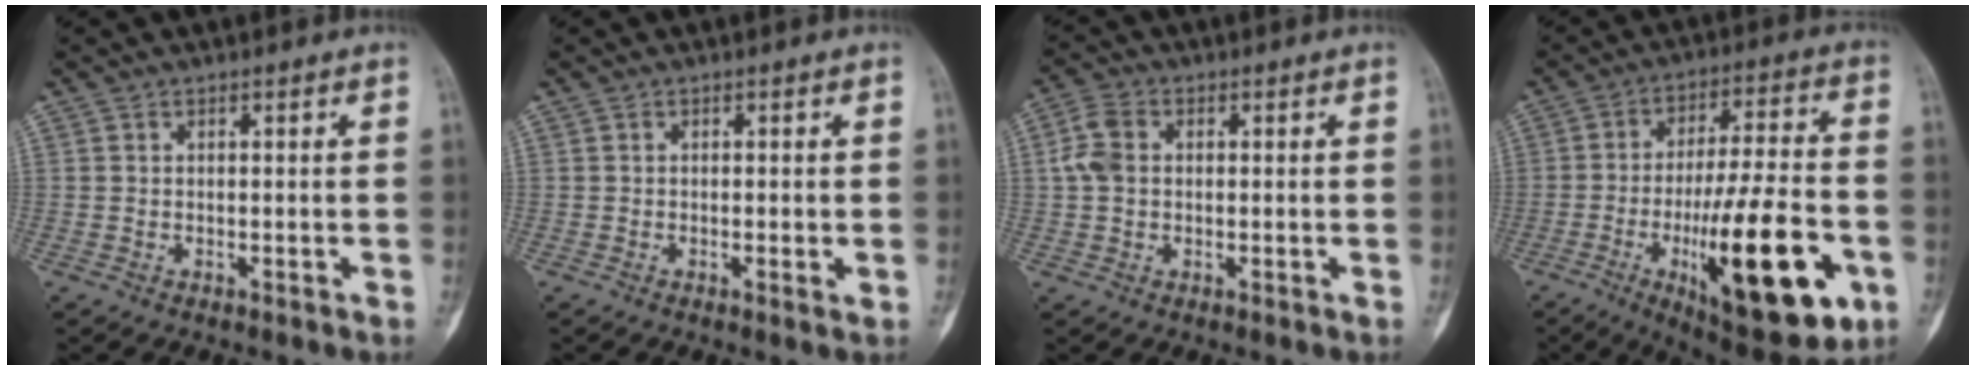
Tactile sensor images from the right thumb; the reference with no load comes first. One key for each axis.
{"total": 1.4, "fx": -0.2, "fy": 0.3, "fz": 1.4, "tx": -0.023, "ty": -0.004, "tz": -0.004}
{"total": 5.1, "fx": 0.5, "fy": 3.8, "fz": 3.4, "tx": -0.075, "ty": 0.013, "tz": 0.005}
{"total": 25.2, "fx": -8.1, "fy": 7.5, "fz": 22.6, "tx": -0.336, "ty": 0.011, "tz": -0.111}